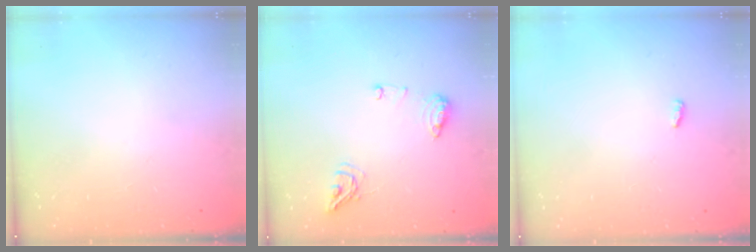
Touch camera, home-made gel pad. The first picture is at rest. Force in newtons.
{"total": 8.8, "press": 8.8, "slide": 0.5}
{"total": 2.9, "press": 2.6, "slide": 1.3}